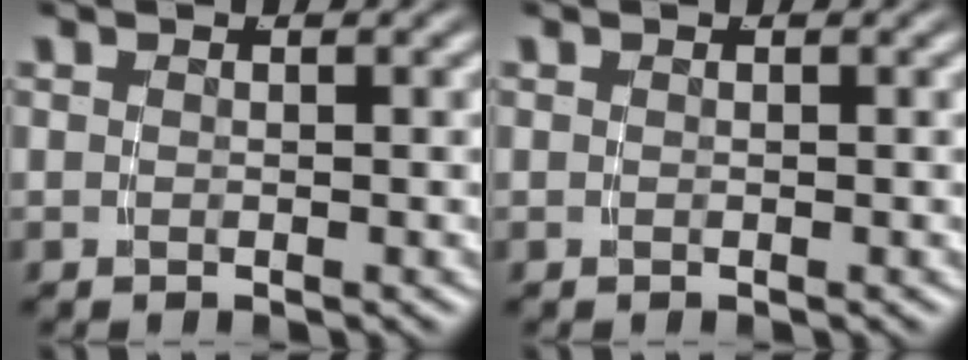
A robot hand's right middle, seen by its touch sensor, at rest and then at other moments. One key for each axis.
{"total": 0.0}